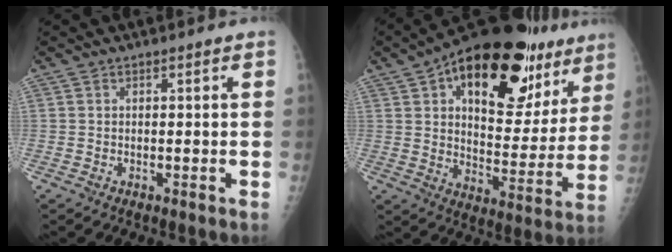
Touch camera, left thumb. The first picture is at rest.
{"total": 29.2, "force": [15.5, 14.5, 20.1], "torque": [-0.254, -0.017, 0.231]}